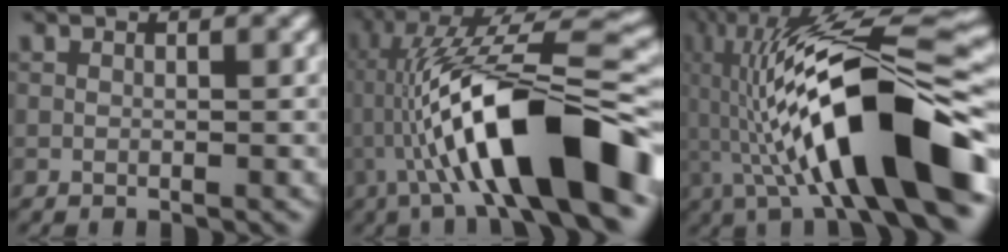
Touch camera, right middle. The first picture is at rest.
{"total": 13.8, "force": [-3.3, 2.6, 13.2], "torque": [-0.230, 0.040, -0.040]}
{"total": 15.2, "force": [-3.4, 3.9, 14.3], "torque": [-0.257, 0.045, -0.049]}